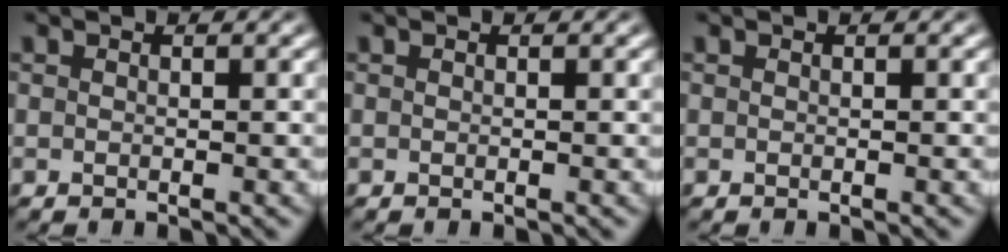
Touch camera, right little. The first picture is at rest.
{"total": 0.0}
{"total": 0.0}